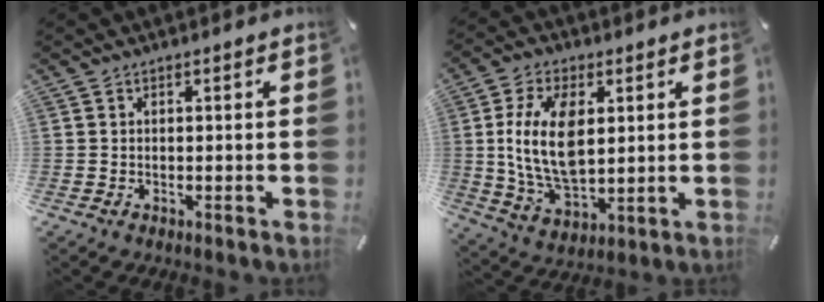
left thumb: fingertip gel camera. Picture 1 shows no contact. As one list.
[{"total": 14.9, "force": [2.4, 8.7, 11.9], "torque": [-0.267, -0.005, 0.040]}]